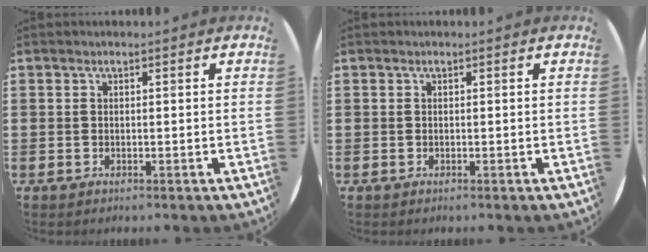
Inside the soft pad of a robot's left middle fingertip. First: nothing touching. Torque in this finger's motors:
{"motor_torque": [0.82, -0.85, 0.05, 0.02]}